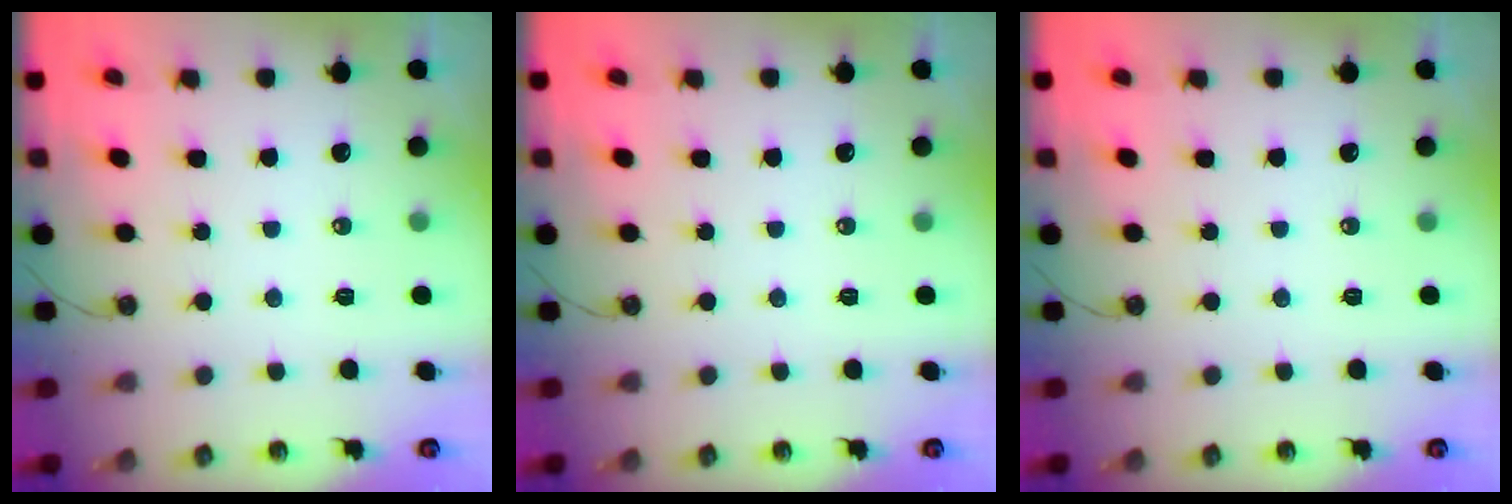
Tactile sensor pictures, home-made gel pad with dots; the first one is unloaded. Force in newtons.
{"total": 0.0}
{"total": 0.0}